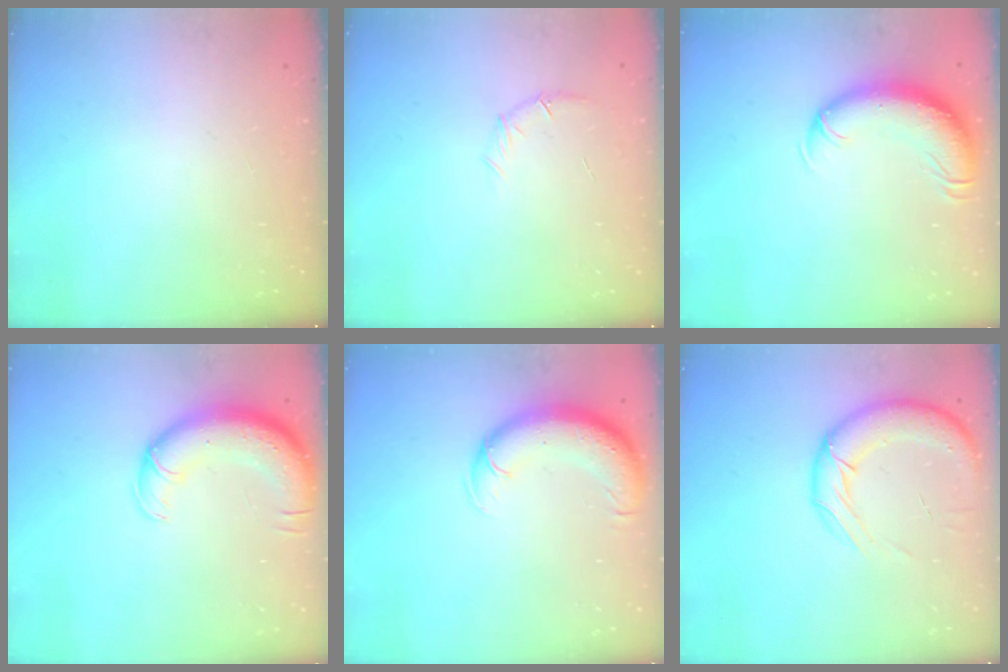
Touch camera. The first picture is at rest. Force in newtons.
{"total": 6.3, "press": 6.1, "slide": 1.5}
{"total": 10.6, "press": 10.3, "slide": 2.5}
{"total": 14.4, "press": 14.0, "slide": 3.4}
{"total": 11.0, "press": 10.6, "slide": 2.8}
{"total": 15.3, "press": 14.8, "slide": 3.8}